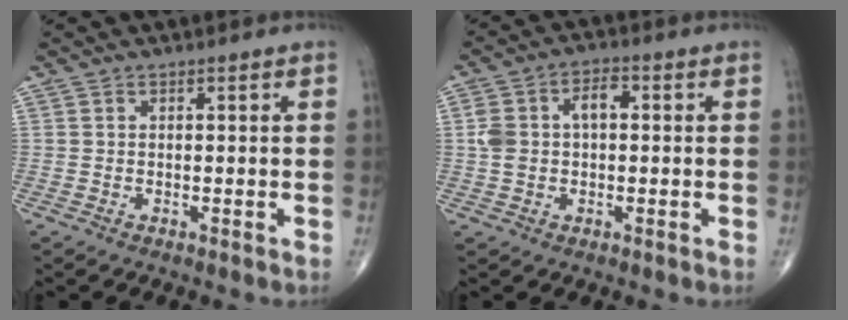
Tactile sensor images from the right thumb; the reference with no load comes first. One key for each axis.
{"total": 7.2, "fx": 0.7, "fy": 4.4, "fz": 5.7, "tx": -0.112, "ty": 0.028, "tz": 0.013}